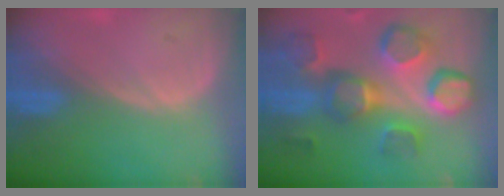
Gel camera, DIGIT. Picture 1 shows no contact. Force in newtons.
{"total": 12.4, "press": 11.1, "slide": 5.6}